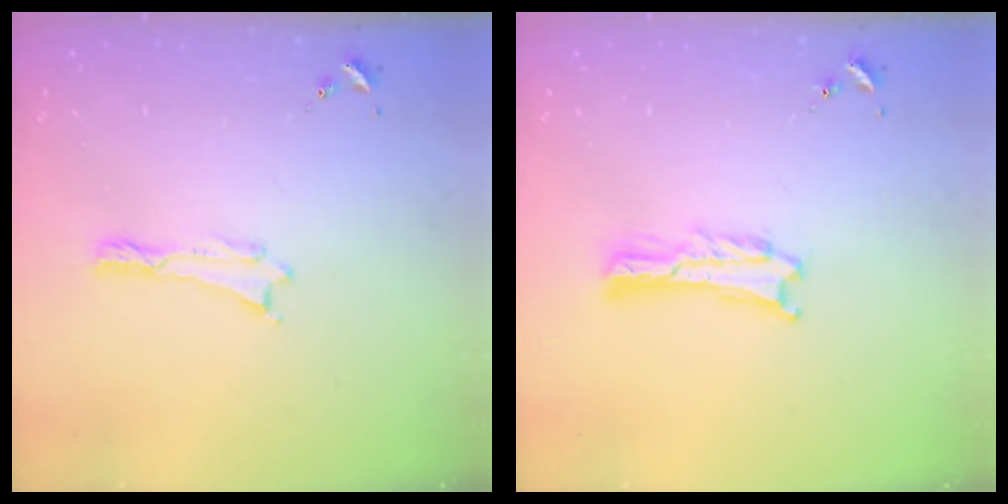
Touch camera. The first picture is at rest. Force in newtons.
{"total": 1.0, "press": 1.0, "slide": 0.2}